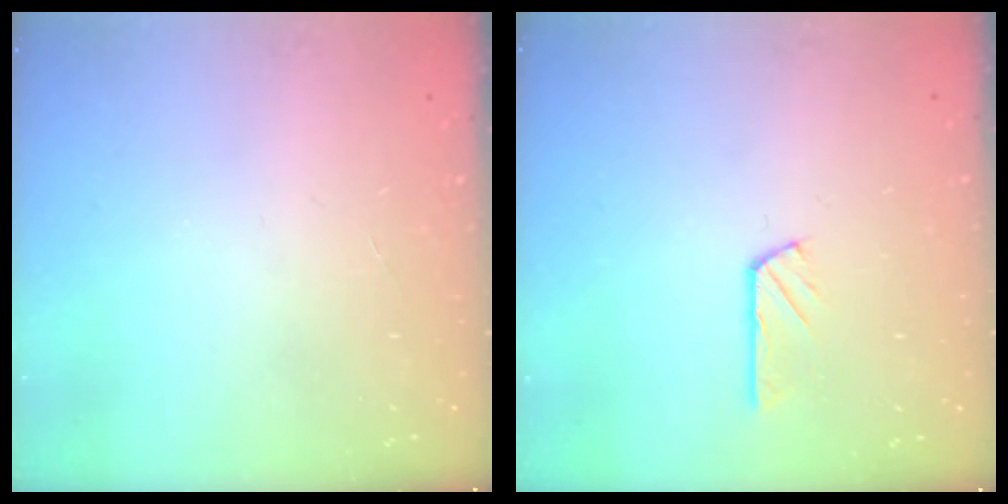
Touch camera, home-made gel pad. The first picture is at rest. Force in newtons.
{"total": 2.9, "press": 2.9, "slide": 0.1}